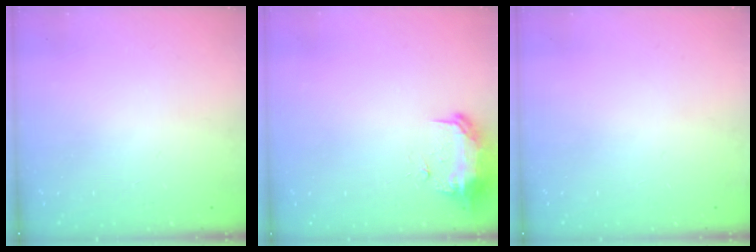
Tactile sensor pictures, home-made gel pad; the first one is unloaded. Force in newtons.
{"total": 11.1, "press": 9.9, "slide": 5.0}
{"total": 2.2, "press": 2.1, "slide": 0.8}